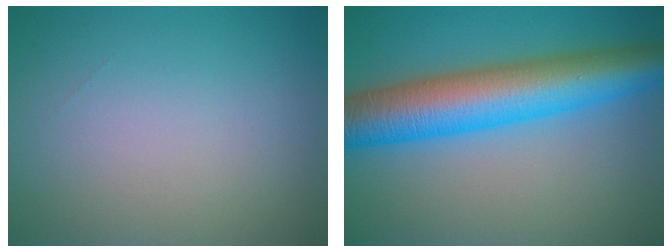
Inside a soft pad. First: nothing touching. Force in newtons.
{"total": 10.3, "press": 10.3, "slide": 0.1}